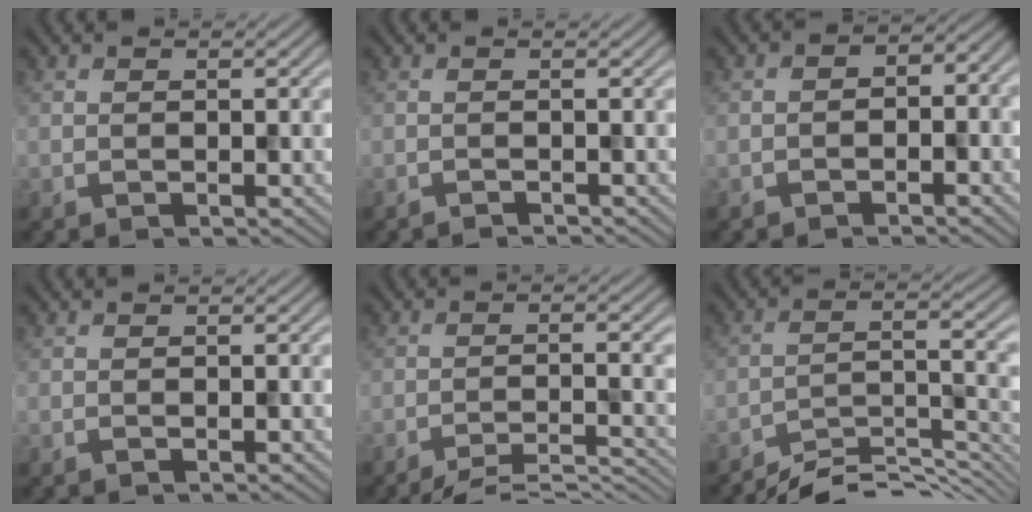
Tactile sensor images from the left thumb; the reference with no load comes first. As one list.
[{"total": 0.8, "force": [-0.6, 0.0, 0.5], "torque": [-0.005, 0.000, -0.013]}, {"total": 2.8, "force": [-1.3, 1.9, 1.7], "torque": [-0.027, -0.001, -0.031]}, {"total": 0.0}, {"total": 6.3, "force": [-4.8, 0.9, 3.9], "torque": [-0.071, 0.003, -0.075]}, {"total": 8.5, "force": [-7.5, 1.4, 3.9], "torque": [-0.063, 0.006, -0.124]}]